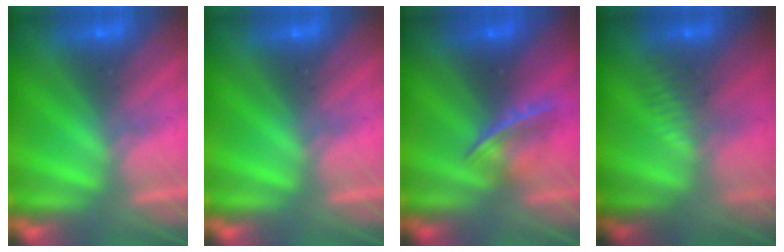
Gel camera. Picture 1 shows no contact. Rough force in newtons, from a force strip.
{"total": 0.0}
{"total": 4.6}
{"total": 2.8}